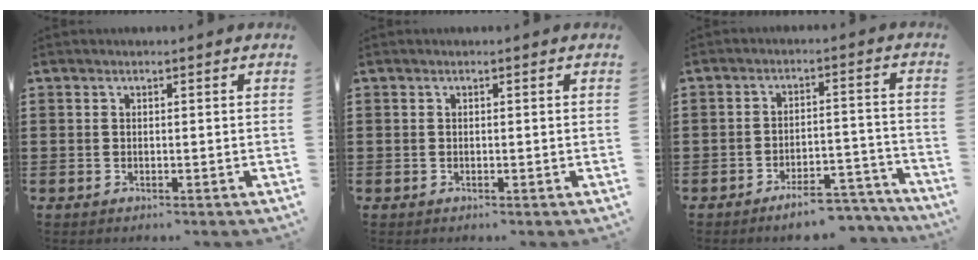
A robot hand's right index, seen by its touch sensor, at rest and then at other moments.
{"total": 0.0}
{"total": 6.0, "force": [-5.4, 1.3, 2.3], "torque": [-0.030, 0.013, -0.100]}